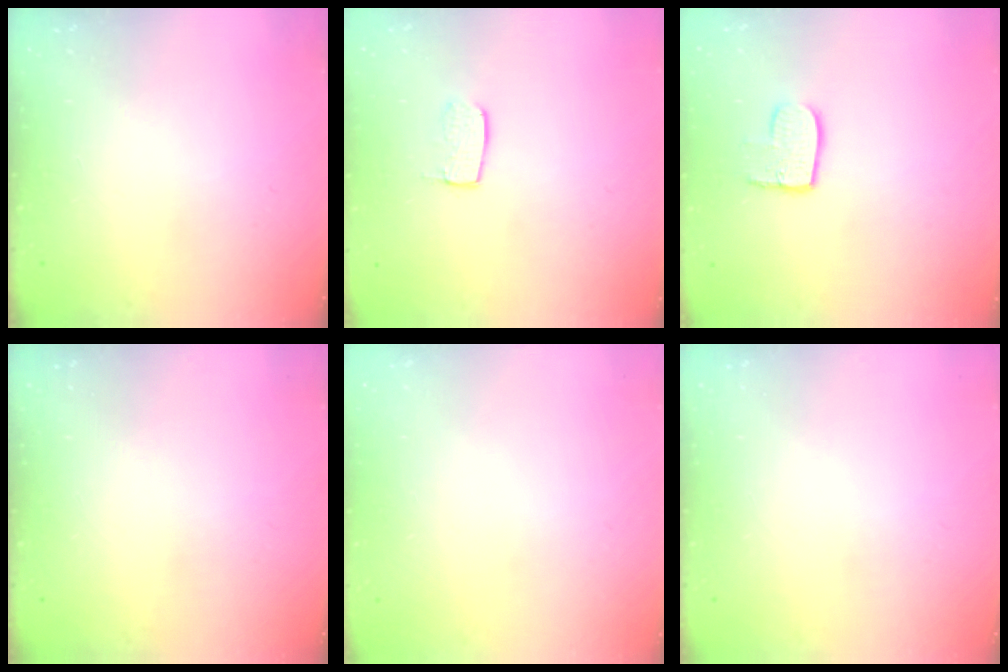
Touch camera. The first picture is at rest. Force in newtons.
{"total": 5.2, "press": 5.1, "slide": 0.5}
{"total": 8.0, "press": 8.0, "slide": 0.7}
{"total": 0.0}
{"total": 0.0}
{"total": 0.0}